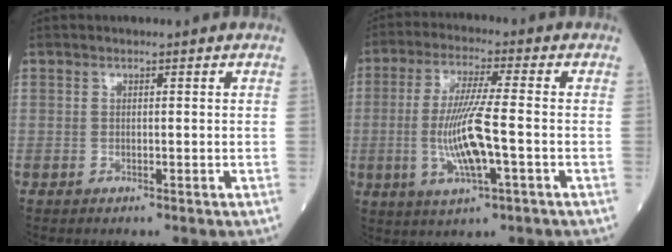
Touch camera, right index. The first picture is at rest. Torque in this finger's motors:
{"motor_torque": [0.44, -0.18, 0.30, 0.20]}